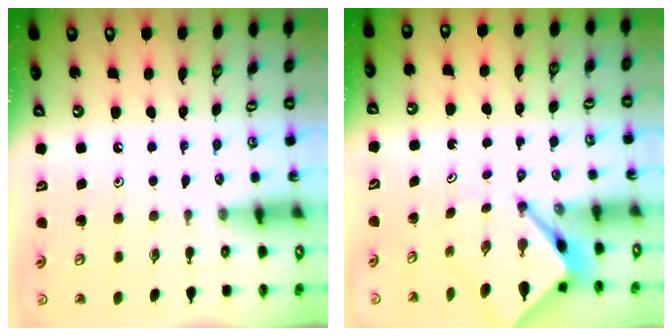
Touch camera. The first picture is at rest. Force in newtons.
{"total": 5.5, "press": 5.5, "slide": 0.3}